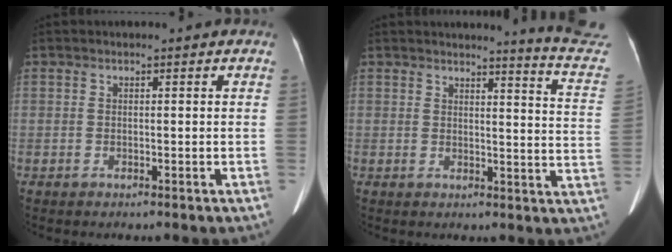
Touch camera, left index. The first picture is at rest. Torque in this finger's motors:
{"motor_torque": [0.40, -0.80, -0.04, 0.04]}